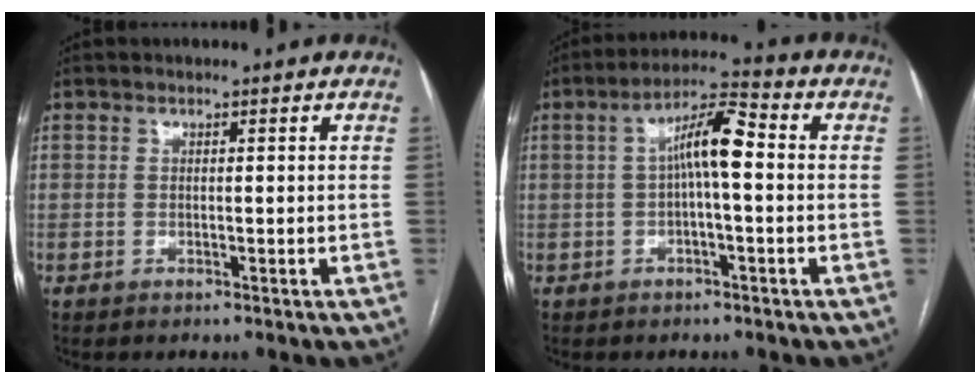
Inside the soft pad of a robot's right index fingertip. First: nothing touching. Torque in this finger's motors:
{"motor_torque": [0.54, -0.07, 0.29, 0.10]}